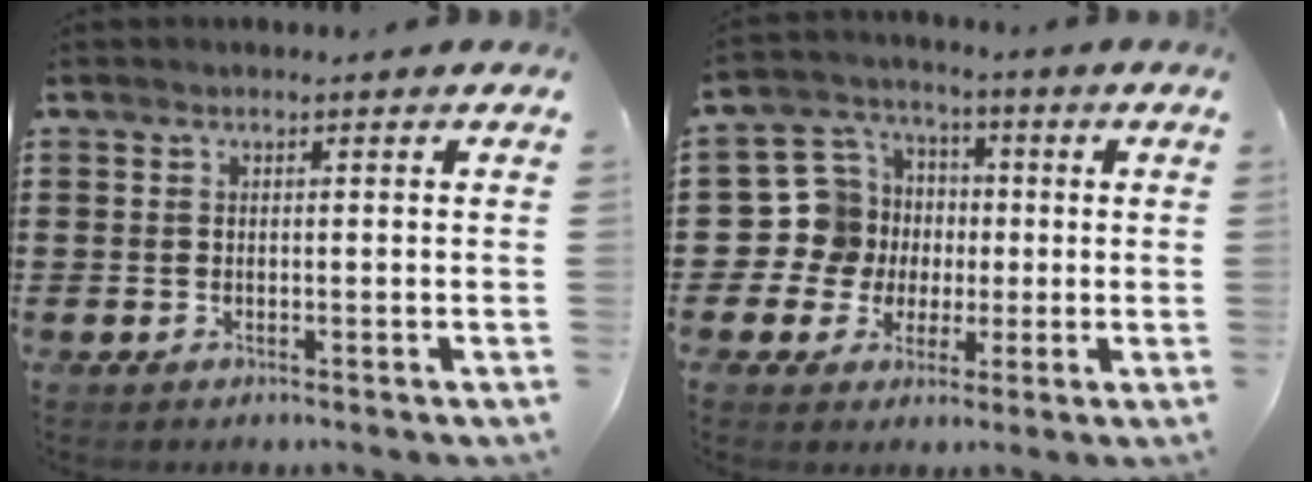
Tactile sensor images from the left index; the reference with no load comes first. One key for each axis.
{"total": 9.6, "fx": 0.2, "fy": 9.5, "fz": 1.5, "tx": -0.090, "ty": 0.005, "tz": 0.009}